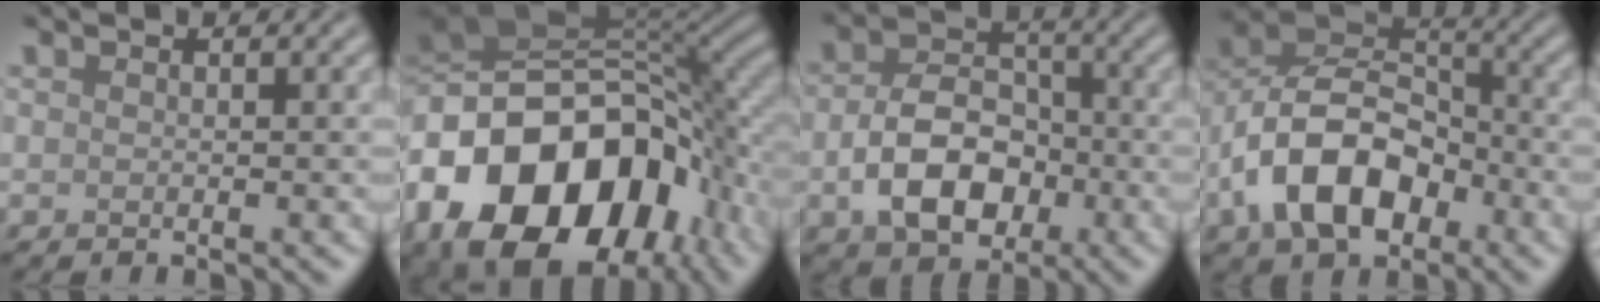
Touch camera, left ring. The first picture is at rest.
{"total": 18.3, "force": [-5.9, 12.4, 12.0], "torque": [-0.223, -0.003, -0.103]}
{"total": 7.1, "force": [-2.0, 4.8, 4.8], "torque": [-0.089, -0.001, -0.036]}
{"total": 9.9, "force": [-4.1, 6.1, 6.7], "torque": [-0.128, 0.011, -0.088]}